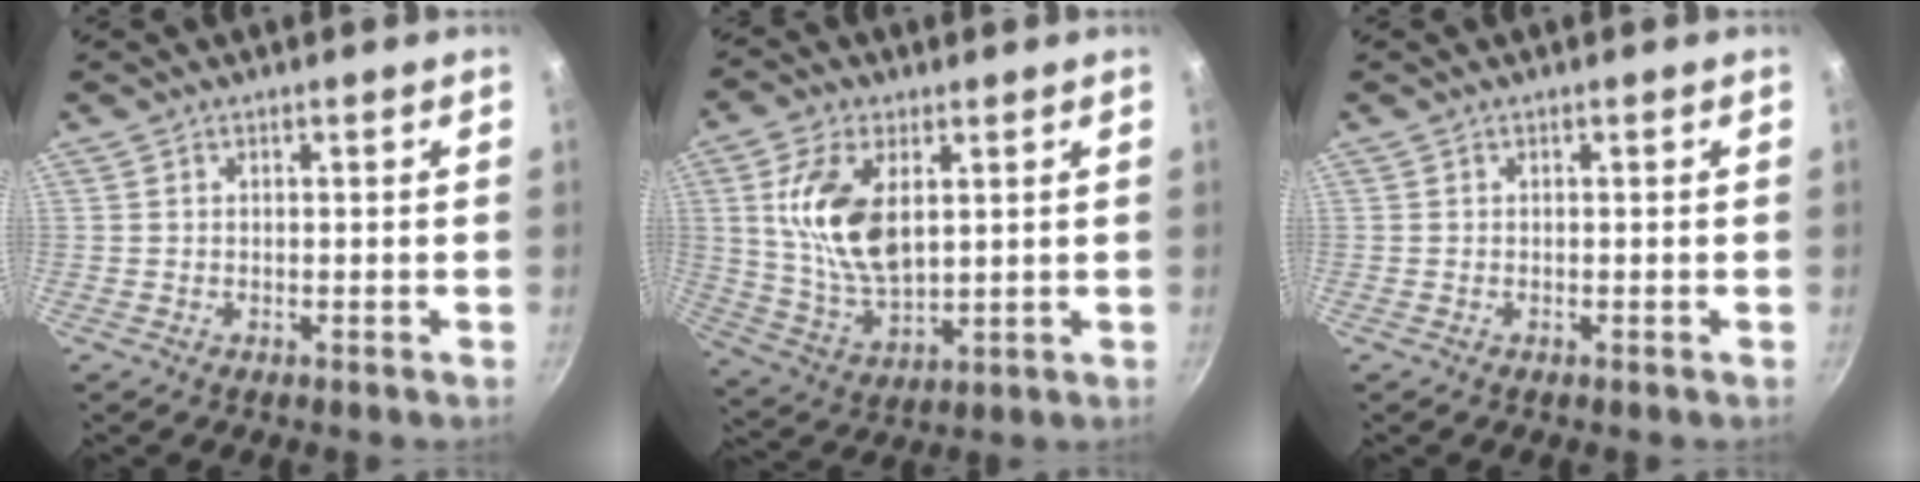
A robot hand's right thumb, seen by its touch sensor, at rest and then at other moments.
{"total": 14.1, "force": [3.4, 7.6, 11.4], "torque": [-0.209, -0.019, 0.074]}
{"total": 0.0}